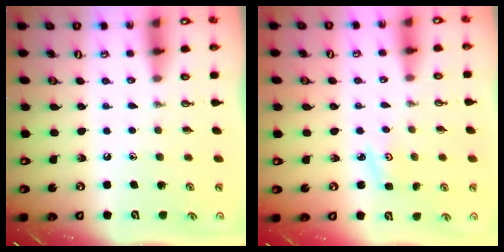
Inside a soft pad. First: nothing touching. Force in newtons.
{"total": 3.1, "press": 3.1, "slide": 0.4}